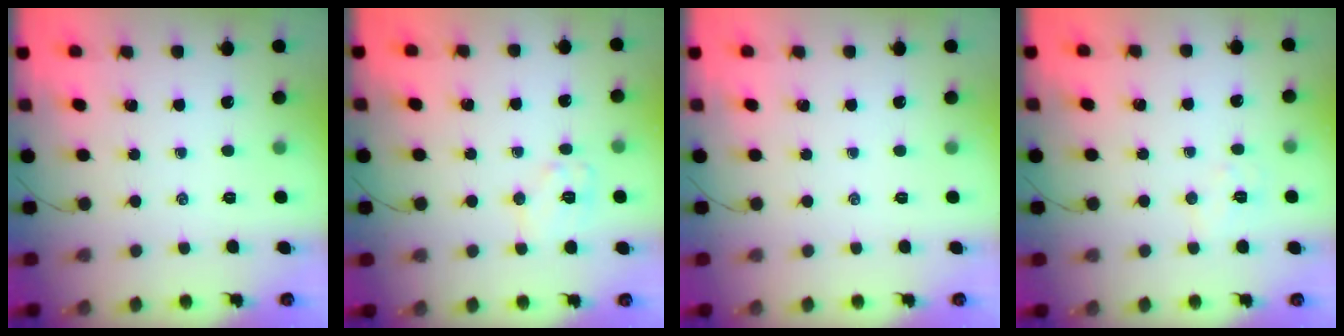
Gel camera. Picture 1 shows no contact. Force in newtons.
{"total": 7.4, "press": 7.4, "slide": 0.4}
{"total": 0.0}
{"total": 4.9, "press": 4.8, "slide": 0.7}